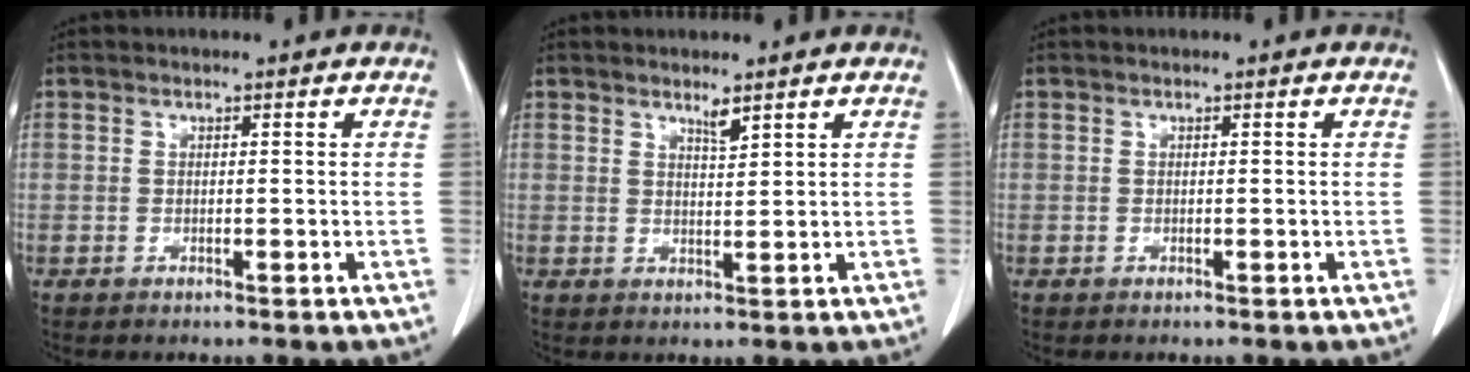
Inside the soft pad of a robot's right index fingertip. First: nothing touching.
{"total": 1.9, "force": [1.5, 0.1, 1.1], "torque": [-0.023, -0.006, 0.030]}
{"total": 0.0}